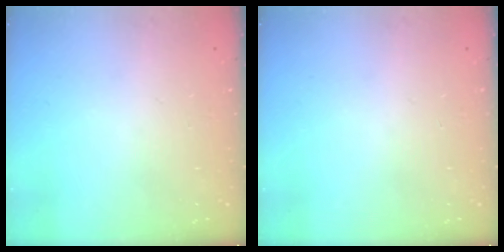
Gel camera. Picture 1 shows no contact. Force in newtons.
{"total": 0.0}